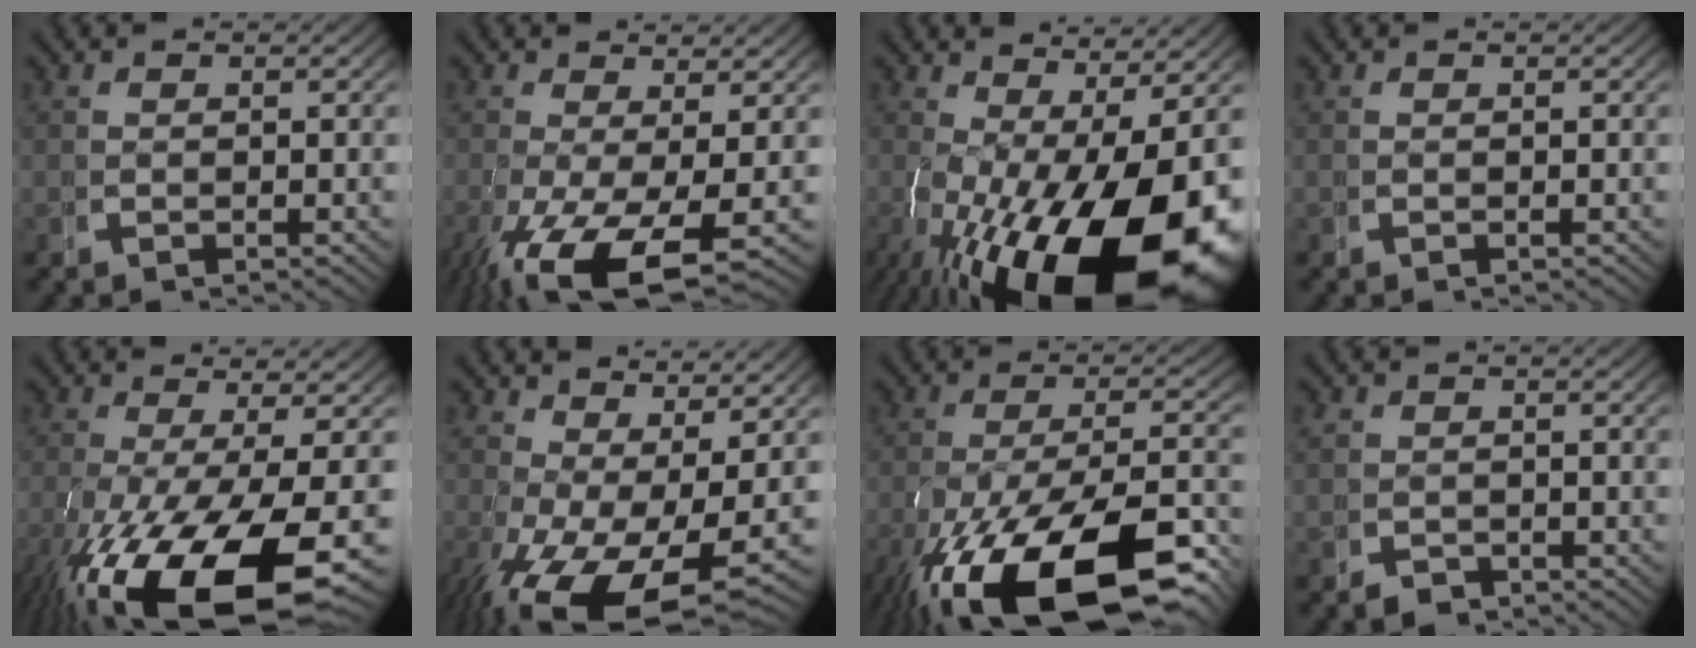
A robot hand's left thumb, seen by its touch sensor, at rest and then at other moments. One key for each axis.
{"total": 7.5, "fx": -2.3, "fy": 3.3, "fz": 6.3, "tx": -0.137, "ty": -0.039, "tz": -0.014}
{"total": 17.8, "fx": -4.2, "fy": 9.6, "fz": 14.3, "tx": -0.242, "ty": -0.069, "tz": -0.023}
{"total": 0.0}
{"total": 13.7, "fx": -3.9, "fy": 6.4, "fz": 11.4, "tx": -0.221, "ty": -0.058, "tz": -0.025}
{"total": 11.3, "fx": -2.9, "fy": 6.3, "fz": 8.9, "tx": -0.177, "ty": -0.073, "tz": -0.006}
{"total": 15.8, "fx": -6.3, "fy": 7.4, "fz": 12.5, "tx": -0.223, "ty": -0.059, "tz": -0.061}
{"total": 2.1, "fx": -1.3, "fy": 1.7, "fz": 0.3, "tx": -0.001, "ty": -0.015, "tz": -0.021}